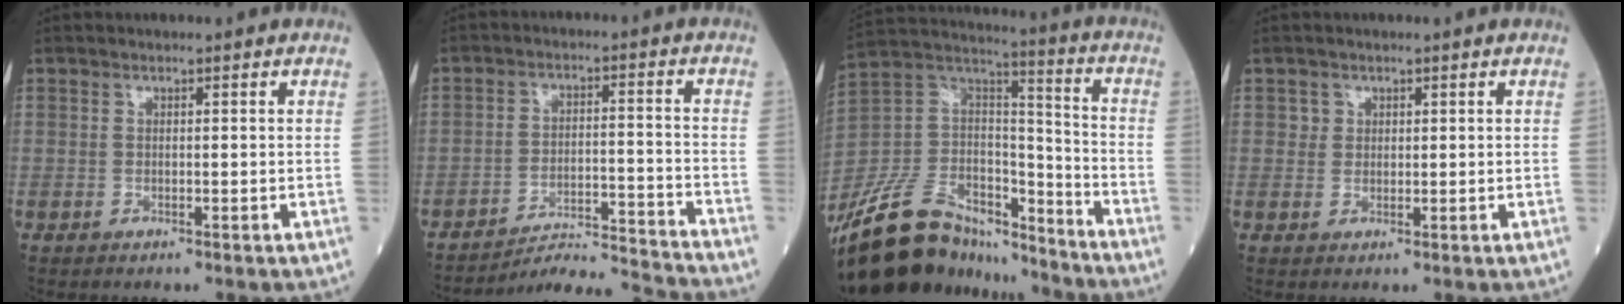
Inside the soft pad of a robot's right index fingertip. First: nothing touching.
{"total": 10.5, "force": [-10.2, -2.7, 0.0], "torque": [-0.001, 0.010, -0.172]}
{"total": 22.9, "force": [-19.5, 8.2, 8.8], "torque": [-0.212, 0.026, -0.341]}
{"total": 1.3, "force": [0.5, 1.2, 0.1], "torque": [0.010, -0.001, 0.003]}